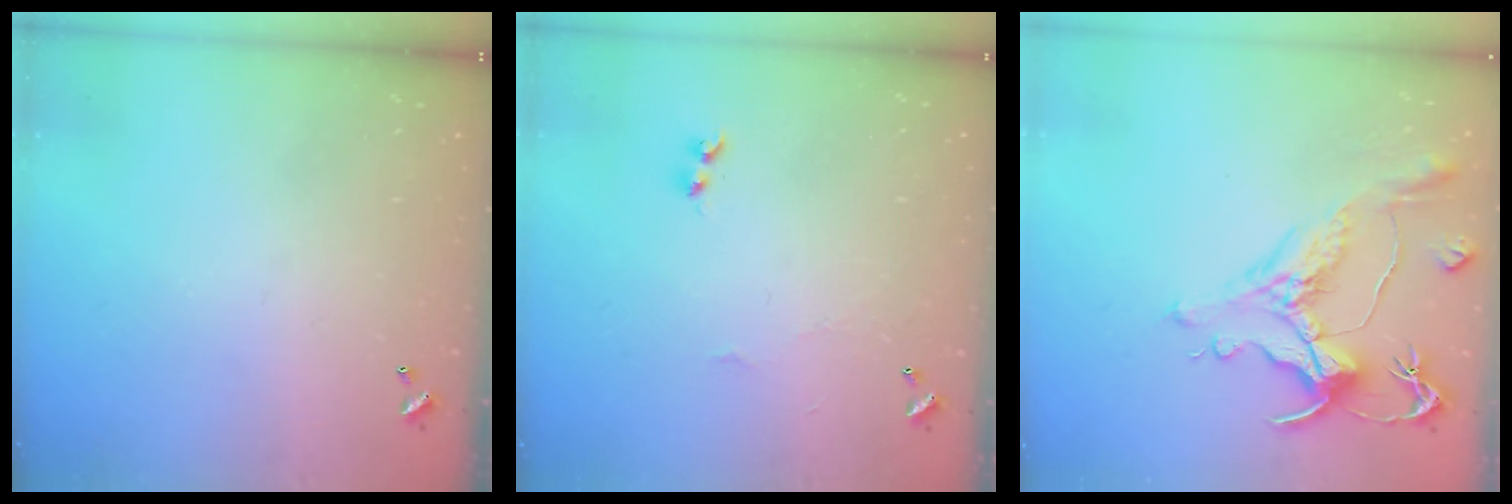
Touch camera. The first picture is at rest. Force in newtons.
{"total": 2.1, "press": 2.1, "slide": 0.5}
{"total": 1.5, "press": 0.4, "slide": 1.5}